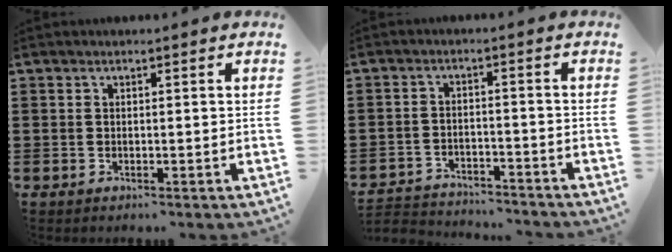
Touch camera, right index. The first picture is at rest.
{"total": 3.3, "force": [-3.2, 0.3, 0.1], "torque": [-0.010, -0.001, -0.069]}